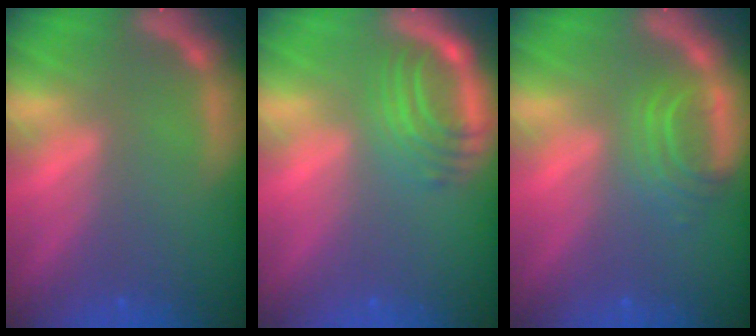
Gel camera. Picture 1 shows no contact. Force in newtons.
{"total": 5.0}
{"total": 3.5}